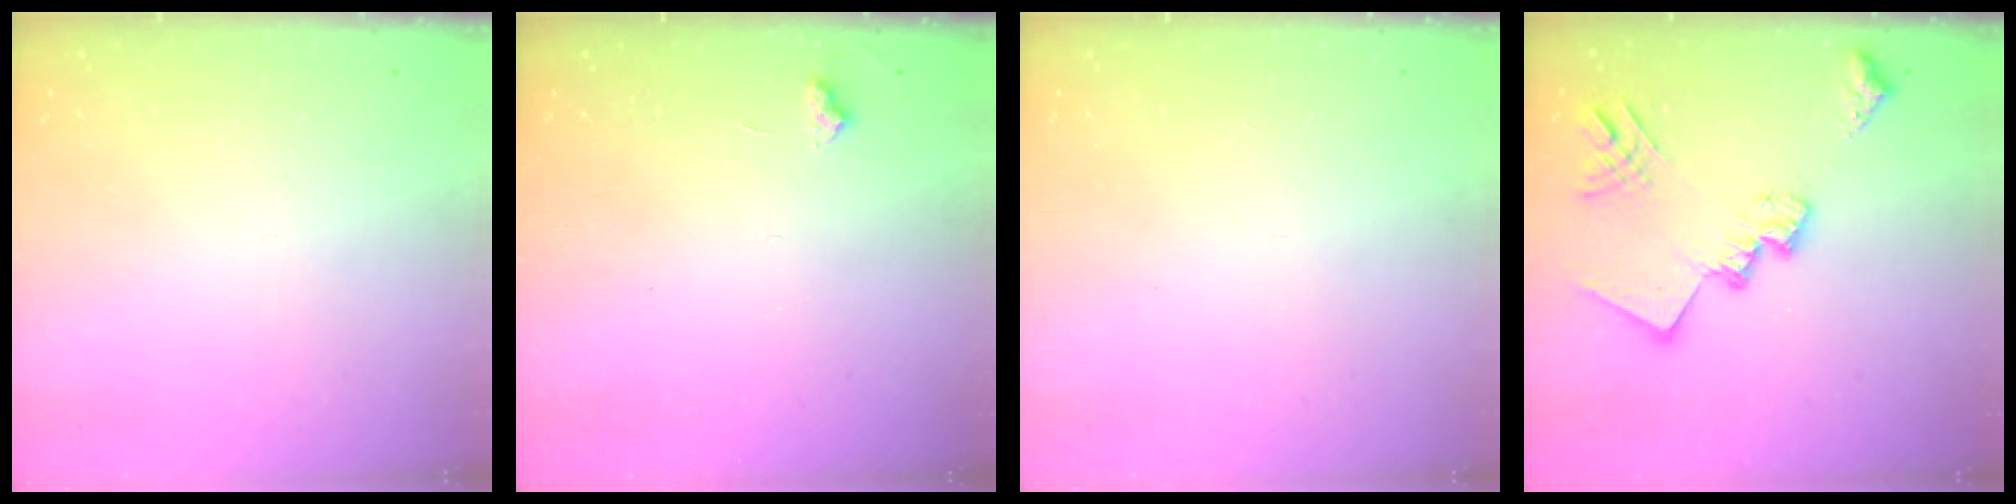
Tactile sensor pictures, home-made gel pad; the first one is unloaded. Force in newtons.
{"total": 3.2, "press": 3.2, "slide": 0.6}
{"total": 0.0}
{"total": 17.7, "press": 17.7, "slide": 0.8}